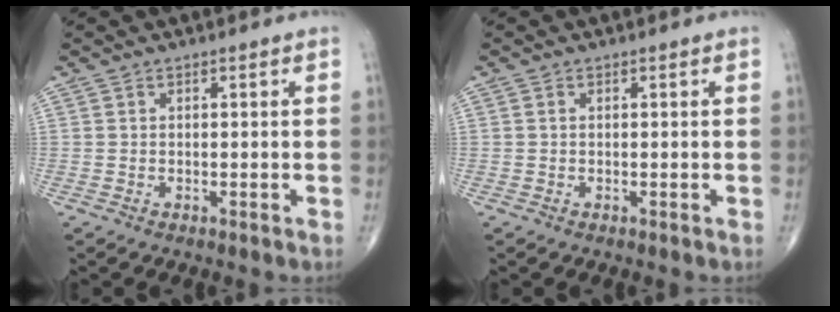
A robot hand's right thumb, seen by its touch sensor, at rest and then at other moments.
{"total": 0.0}